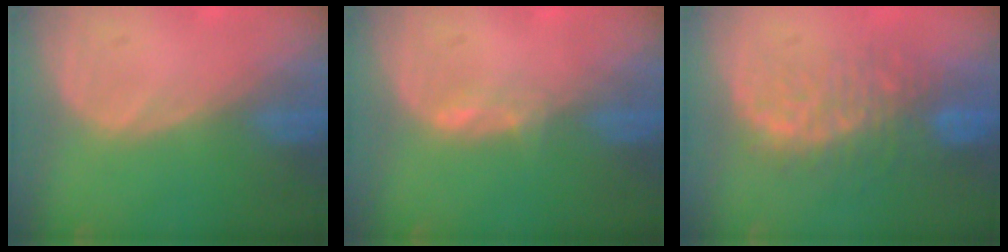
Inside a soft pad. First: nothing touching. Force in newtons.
{"total": 1.6, "press": 1.5, "slide": 0.6}
{"total": 9.7, "press": 8.5, "slide": 4.7}